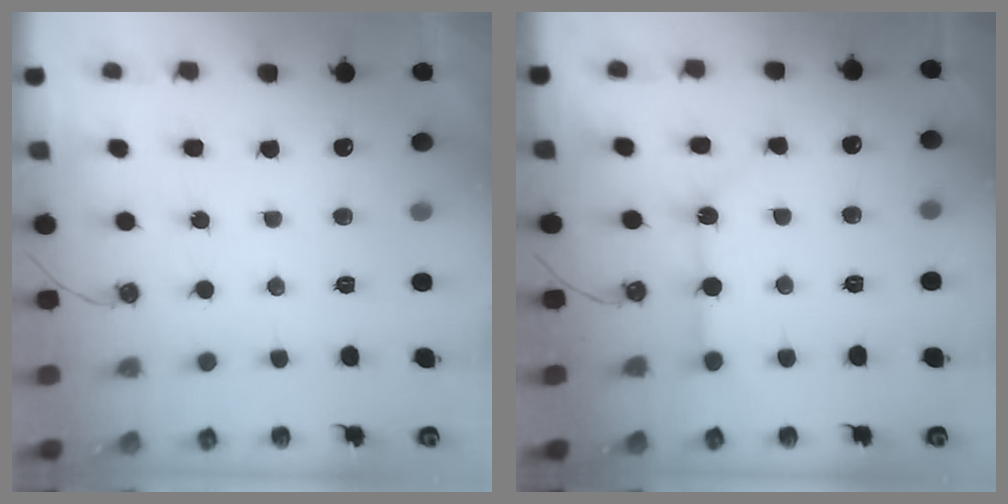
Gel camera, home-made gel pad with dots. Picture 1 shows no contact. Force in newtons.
{"total": 6.3, "press": 6.3, "slide": 0.6}